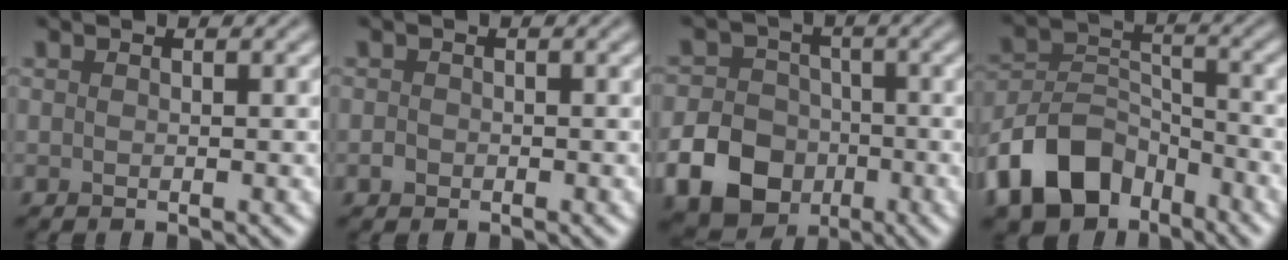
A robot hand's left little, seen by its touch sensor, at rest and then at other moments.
{"total": 0.7, "force": [-0.3, 0.6, 0.2], "torque": [-0.003, -0.001, -0.008]}
{"total": 11.8, "force": [-4.9, 9.9, 4.3], "torque": [-0.074, -0.044, -0.112]}
{"total": 8.6, "force": [-5.4, 5.3, 4.1], "torque": [-0.072, 0.000, -0.117]}